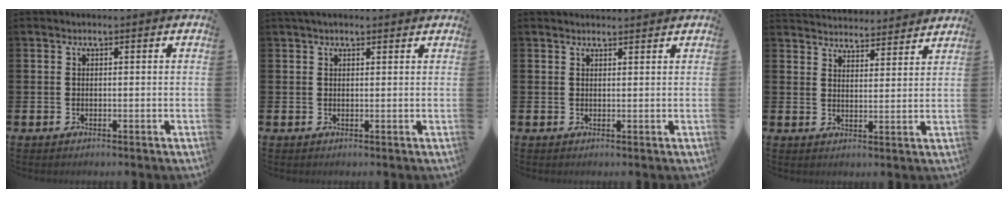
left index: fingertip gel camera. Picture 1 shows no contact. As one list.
[{"total": 1.5, "force": [1.3, 0.4, 0.7], "torque": [-0.005, 0.000, 0.020]}, {"total": 1.2, "force": [1.2, 0.0, 0.0], "torque": [0.007, -0.006, 0.020]}, {"total": 4.6, "force": [4.6, 0.4, -0.1], "torque": [-0.008, -0.033, 0.082]}]